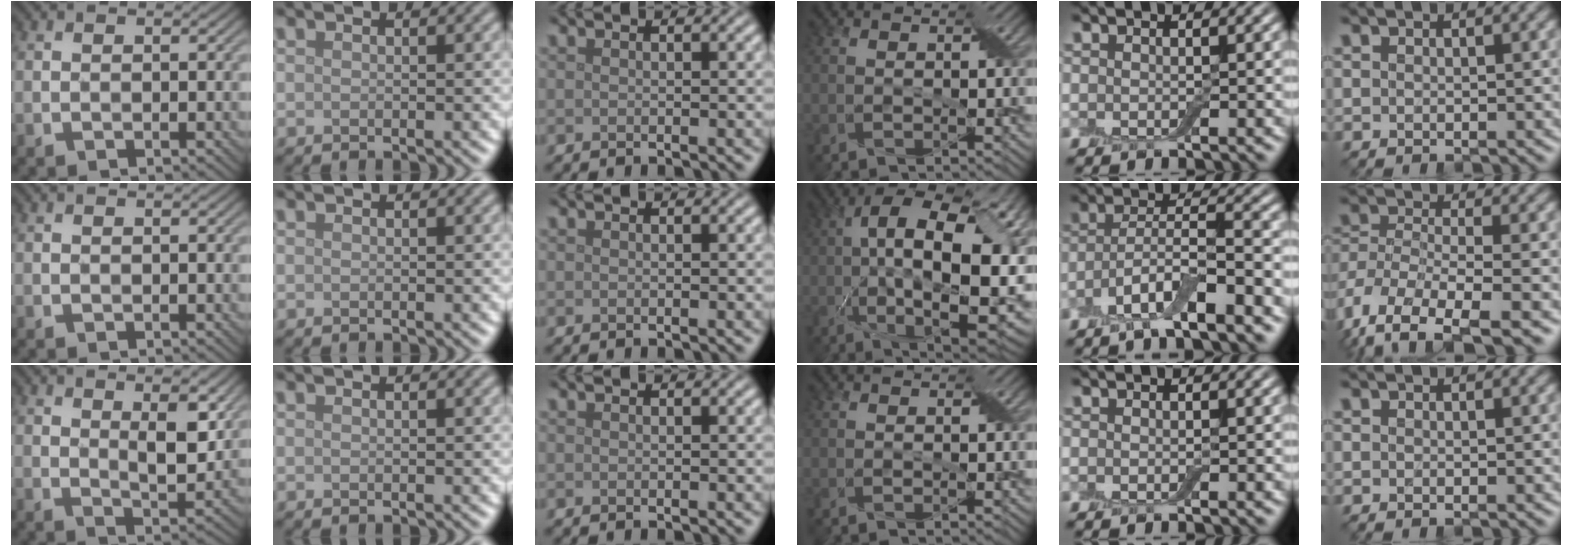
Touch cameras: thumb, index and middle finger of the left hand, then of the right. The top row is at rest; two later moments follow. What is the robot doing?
{"motion": "peel", "object": "adhesive wrap"}